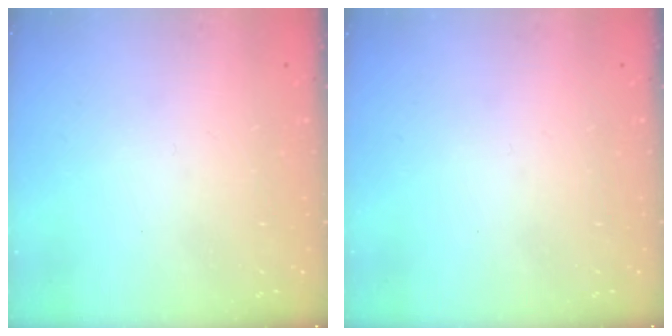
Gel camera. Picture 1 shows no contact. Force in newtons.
{"total": 0.0}